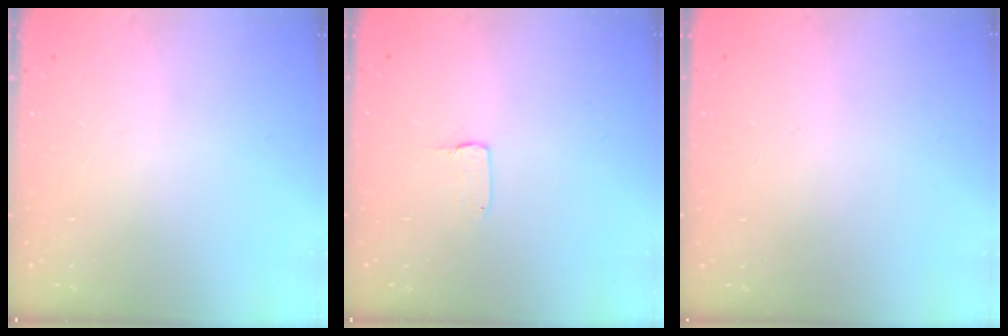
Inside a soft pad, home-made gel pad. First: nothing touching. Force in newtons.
{"total": 1.0, "press": 1.0, "slide": 0.1}
{"total": 0.0}